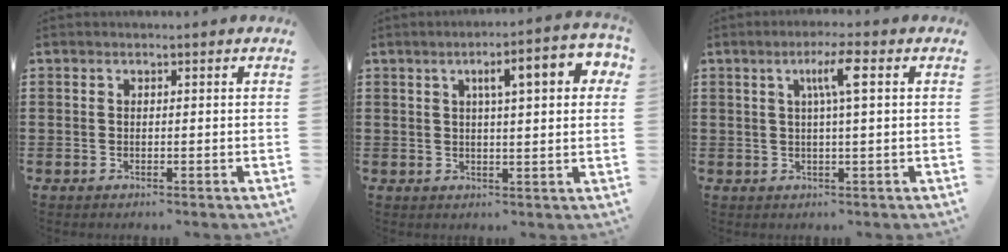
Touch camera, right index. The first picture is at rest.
{"total": 6.9, "force": [2.3, 1.6, 6.3], "torque": [-0.104, -0.002, 0.030]}
{"total": 4.8, "force": [1.3, 0.2, 4.6], "torque": [-0.093, 0.004, 0.017]}